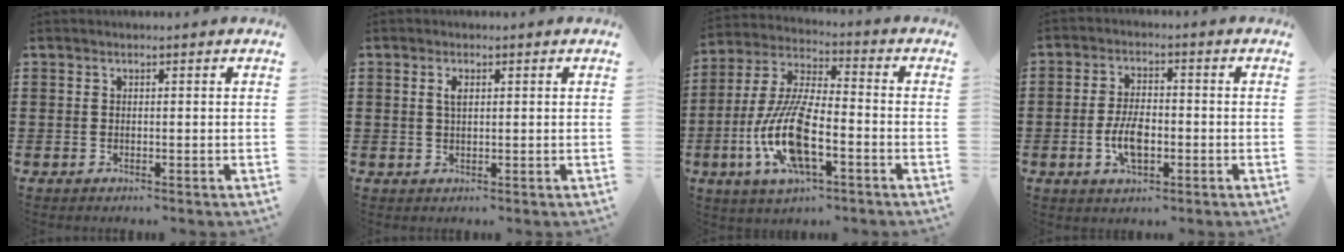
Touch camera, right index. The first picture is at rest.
{"total": 1.8, "force": [0.6, 0.7, 1.6], "torque": [-0.033, 0.005, 0.009]}
{"total": 12.7, "force": [-4.6, 4.2, 11.0], "torque": [-0.255, -0.011, -0.092]}
{"total": 6.0, "force": [-1.5, 3.0, 5.0], "torque": [-0.115, 0.000, -0.033]}